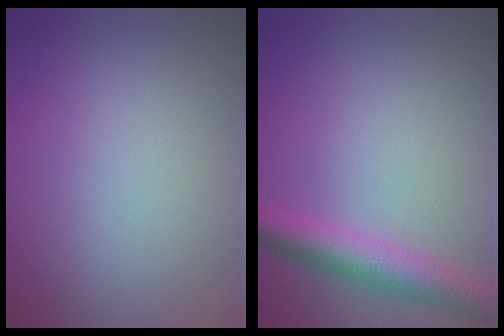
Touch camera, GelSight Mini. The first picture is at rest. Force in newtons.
{"total": 4.6, "press": 4.6, "slide": 0.1}